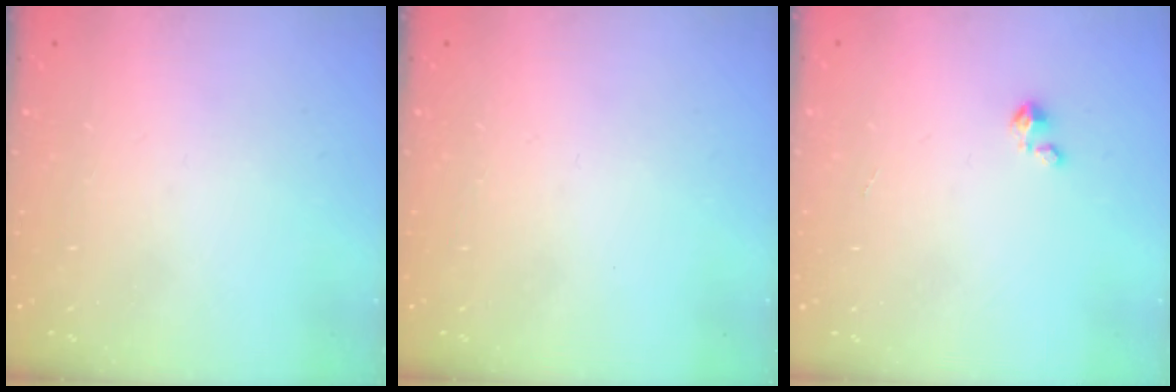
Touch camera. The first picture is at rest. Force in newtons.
{"total": 0.0}
{"total": 1.5, "press": 1.5, "slide": 0.1}